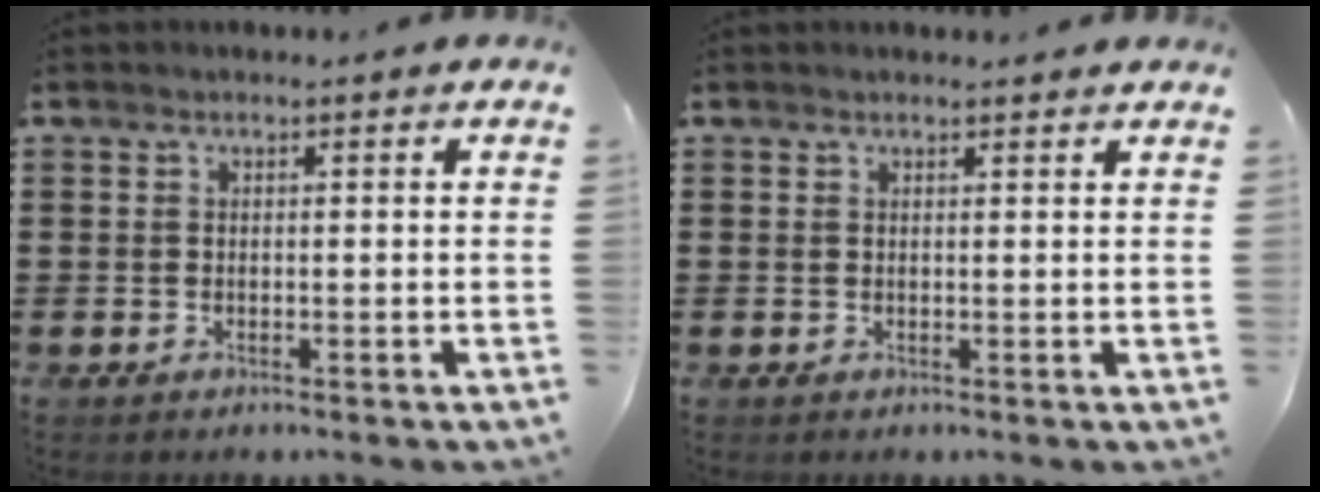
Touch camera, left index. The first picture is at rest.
{"total": 0.6, "force": [0.6, 0.1, 0.1], "torque": [0.003, -0.003, 0.010]}